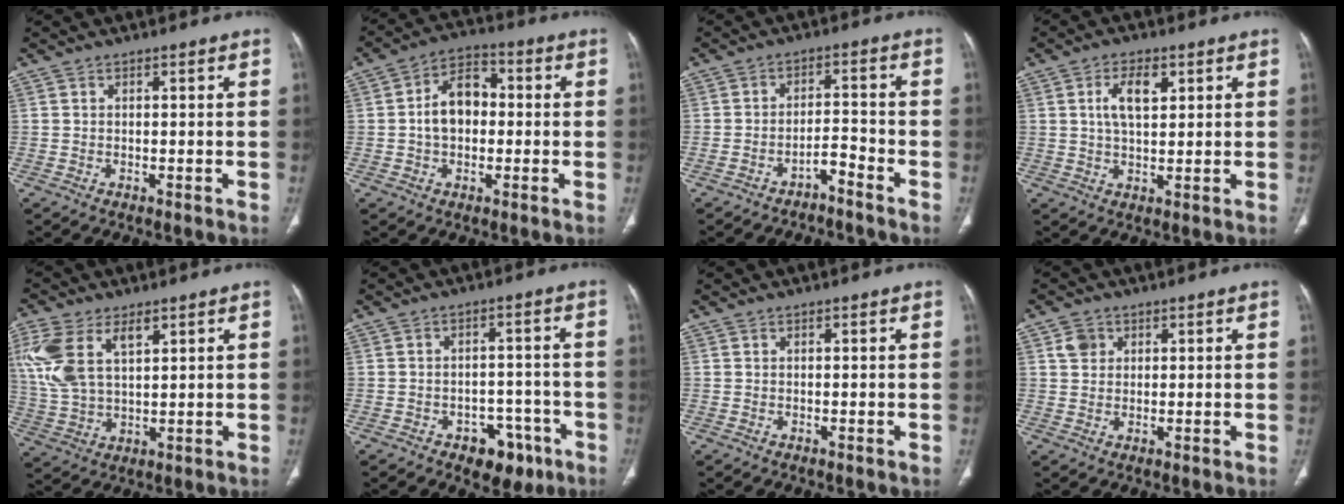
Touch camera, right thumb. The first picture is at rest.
{"total": 9.1, "force": [-0.1, 6.4, 6.6], "torque": [-0.095, 0.027, -0.012]}
{"total": 3.5, "force": [-3.0, 0.9, 1.5], "torque": [-0.026, 0.040, -0.049]}
{"total": 6.2, "force": [2.1, 3.2, 4.9], "torque": [-0.083, -0.003, 0.038]}
{"total": 12.5, "force": [5.3, 6.8, 9.0], "torque": [-0.205, -0.001, 0.112]}
{"total": 7.8, "force": [-4.3, 5.2, 3.9], "torque": [-0.020, 0.037, -0.053]}
{"total": 0.0}
{"total": 3.1, "force": [1.2, 2.6, 1.2], "torque": [-0.010, -0.002, 0.023]}